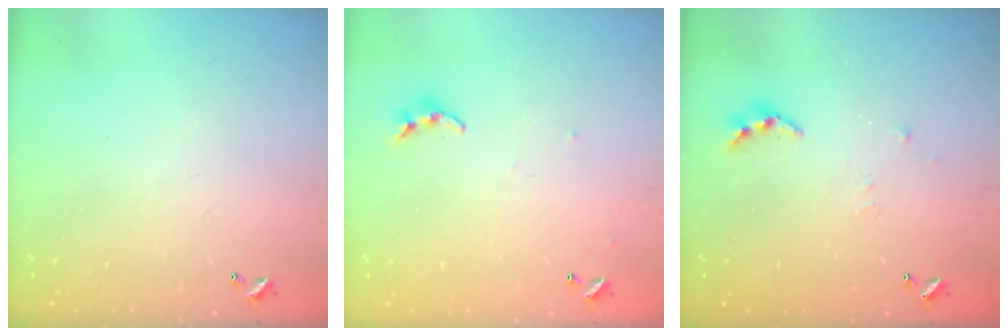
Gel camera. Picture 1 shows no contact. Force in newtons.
{"total": 4.2, "press": 4.1, "slide": 0.4}
{"total": 3.3, "press": 3.3, "slide": 0.4}